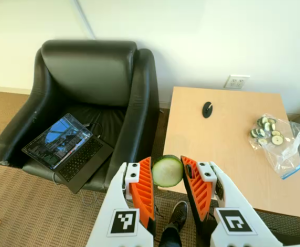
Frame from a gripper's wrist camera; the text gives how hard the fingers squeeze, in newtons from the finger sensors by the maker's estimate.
{"total": 9.0, "left": 9.4, "right": 8.6}